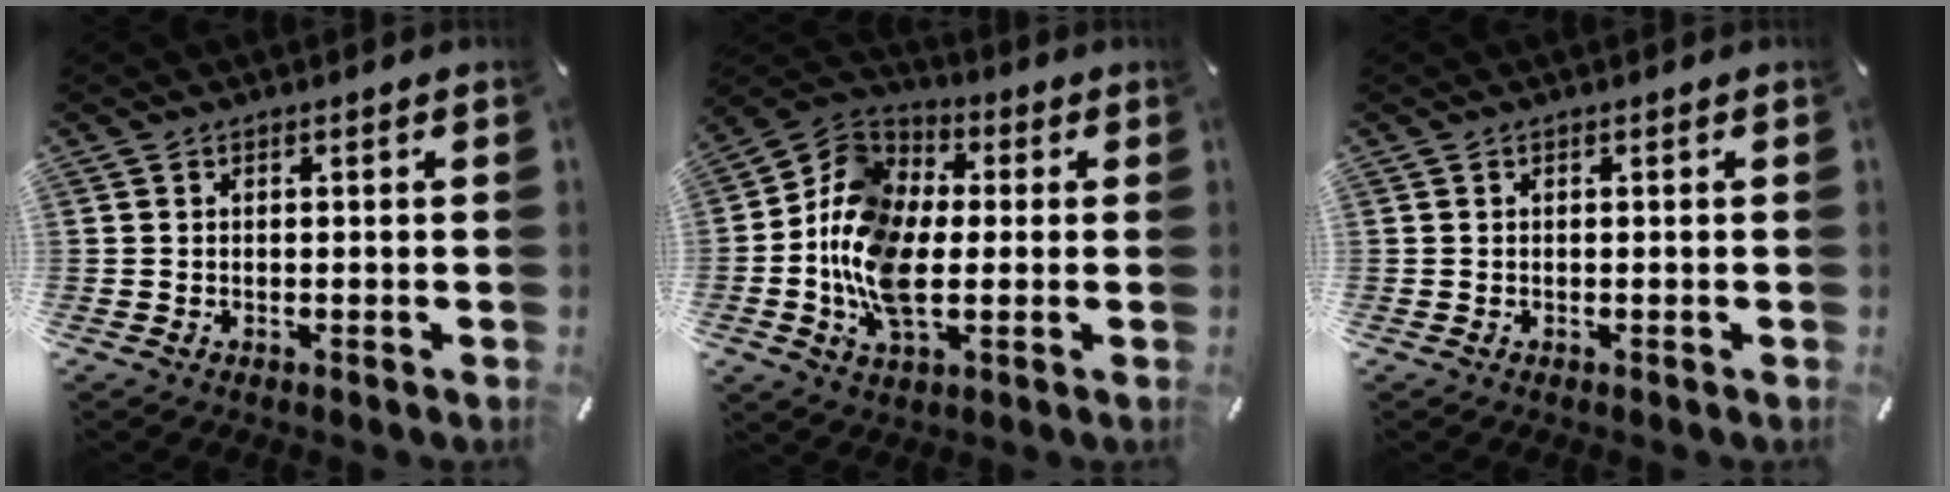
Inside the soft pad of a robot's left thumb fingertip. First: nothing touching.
{"total": 14.1, "force": [-3.6, 9.2, 10.1], "torque": [-0.242, 0.007, -0.074]}
{"total": 0.0}